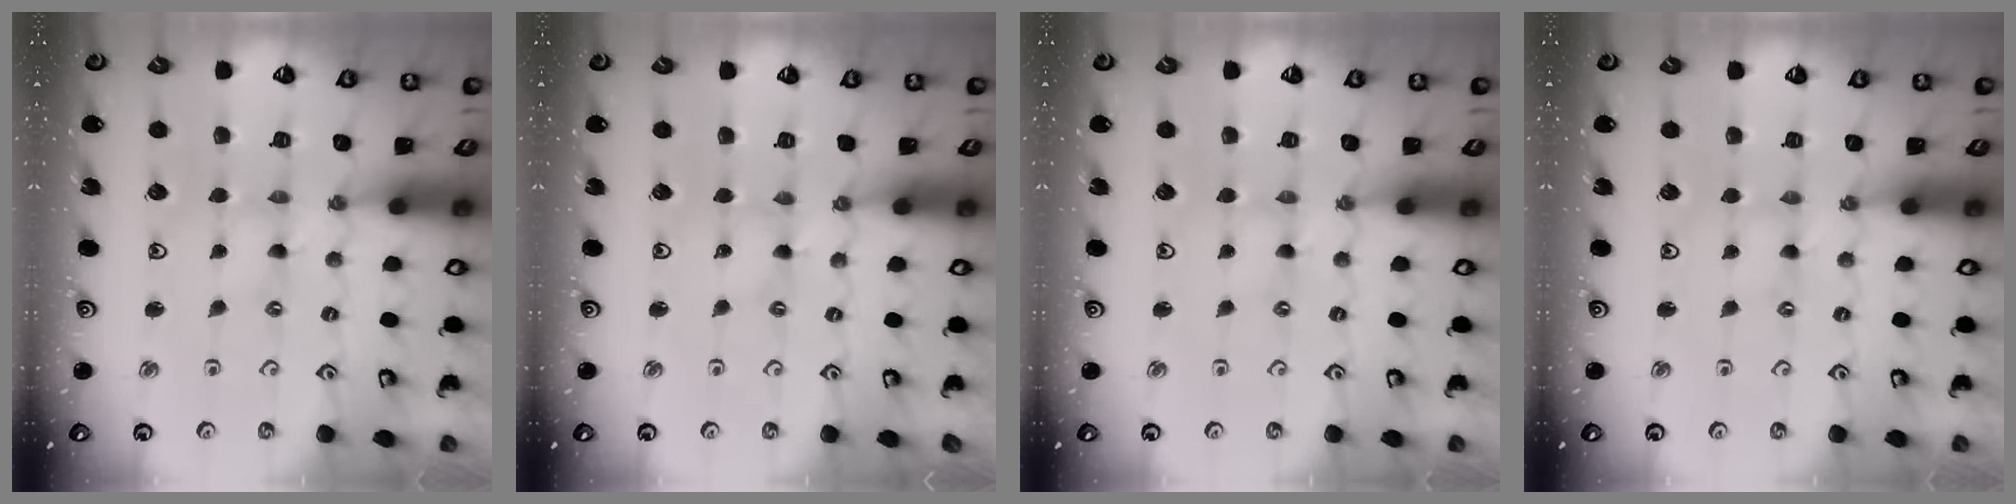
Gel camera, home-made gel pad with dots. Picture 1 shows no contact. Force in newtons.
{"total": 0.0}
{"total": 0.0}
{"total": 0.0}